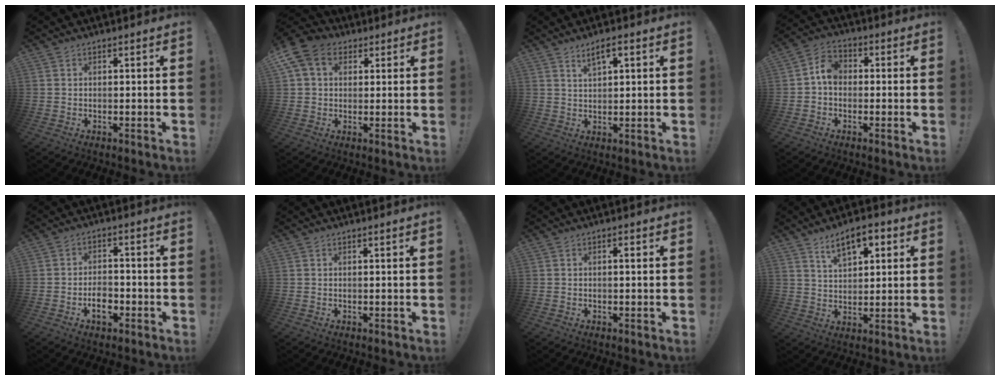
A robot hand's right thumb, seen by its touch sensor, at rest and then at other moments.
{"total": 10.3, "force": [4.0, 7.6, 5.7], "torque": [-0.105, -0.003, 0.079]}
{"total": 4.3, "force": [2.6, 1.1, 3.3], "torque": [-0.051, -0.010, 0.041]}
{"total": 6.0, "force": [-0.6, 4.4, 4.1], "torque": [-0.068, 0.017, -0.006]}
{"total": 5.8, "force": [-2.8, 3.7, 3.4], "torque": [-0.041, 0.016, -0.049]}
{"total": 0.7, "force": [0.5, -0.3, 0.3], "torque": [0.003, -0.003, 0.007]}
{"total": 0.9, "force": [0.3, -0.1, 0.8], "torque": [-0.009, -0.001, 0.002]}
{"total": 9.3, "force": [5.3, 4.5, 6.3], "torque": [-0.091, -0.015, 0.092]}